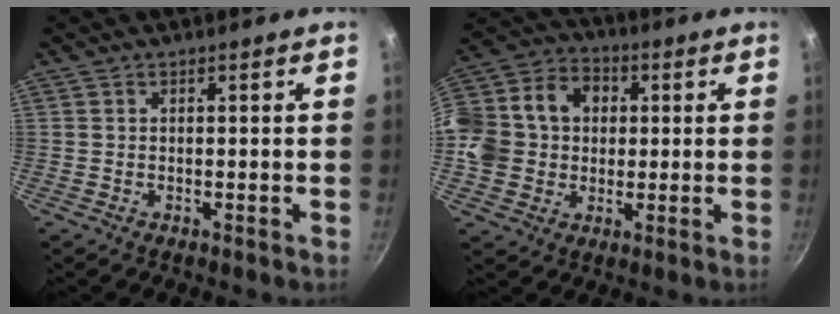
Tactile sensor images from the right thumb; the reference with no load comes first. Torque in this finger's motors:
{"motor_torque": [1.65, 1.63, 1.35, 0.05, 0.13]}